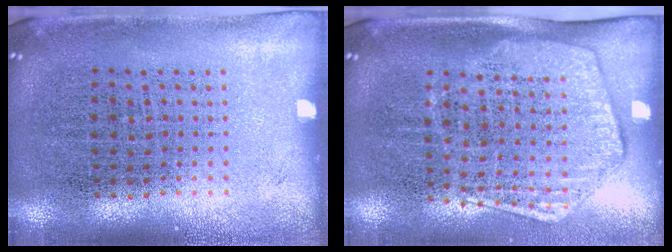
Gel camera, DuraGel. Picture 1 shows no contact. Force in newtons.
{"total": 1.9, "press": 1.6, "slide": 1.1}